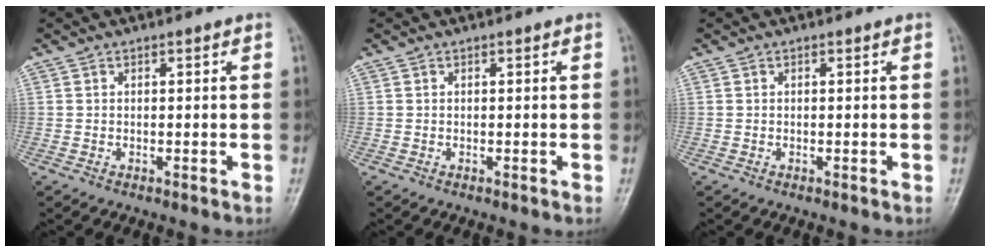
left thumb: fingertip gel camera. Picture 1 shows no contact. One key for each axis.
{"total": 0.0}
{"total": 0.0}